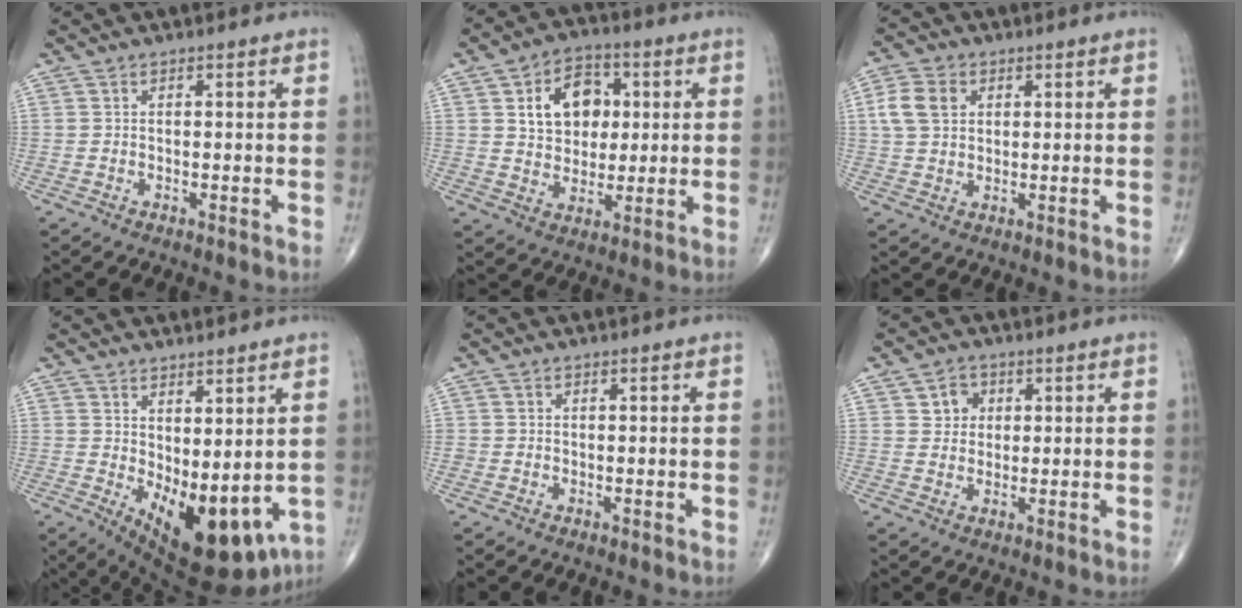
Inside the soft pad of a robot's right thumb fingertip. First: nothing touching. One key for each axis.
{"total": 11.7, "fx": 3.0, "fy": 8.8, "fz": 7.2, "tx": -0.076, "ty": 0.001, "tz": 0.049}
{"total": 6.8, "fx": 1.8, "fy": 5.2, "fz": 4.1, "tx": -0.073, "ty": 0.005, "tz": 0.032}
{"total": 13.9, "fx": -1.2, "fy": 6.4, "fz": 12.2, "tx": -0.165, "ty": -0.026, "tz": 0.007}
{"total": 0.7, "fx": -0.2, "fy": 0.7, "fz": 0.0, "tx": 0.003, "ty": 0.005, "tz": -0.005}
{"total": 4.3, "fx": 1.3, "fy": 3.8, "fz": 1.5, "tx": 0.000, "ty": -0.001, "tz": 0.017}